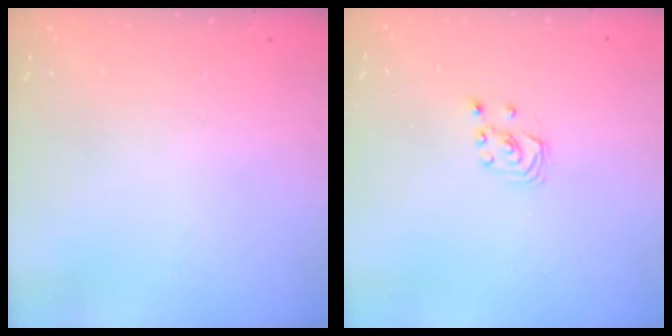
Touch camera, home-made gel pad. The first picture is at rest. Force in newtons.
{"total": 1.9, "press": 1.9, "slide": 0.2}